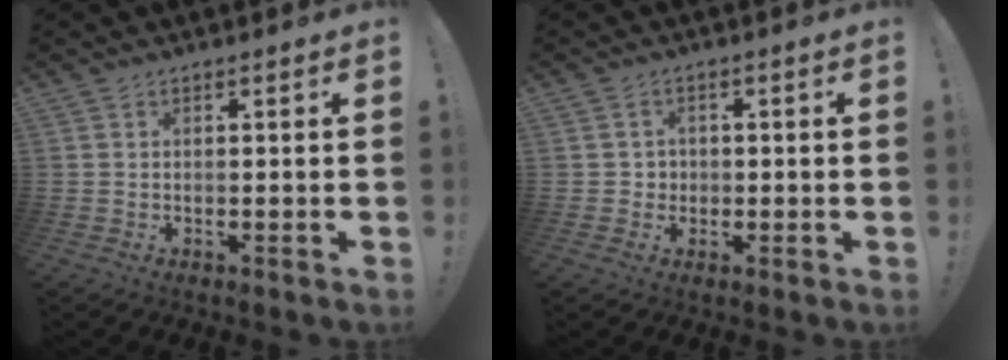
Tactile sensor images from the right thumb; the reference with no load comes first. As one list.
[{"total": 2.9, "force": [-0.1, 2.8, 0.6], "torque": [-0.013, 0.004, -0.002]}]